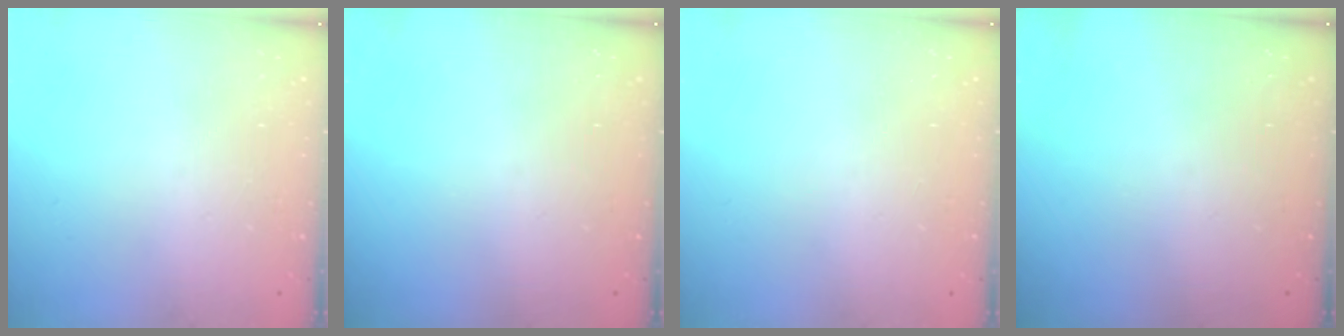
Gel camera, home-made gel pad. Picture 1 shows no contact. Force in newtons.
{"total": 0.0}
{"total": 0.0}
{"total": 0.0}